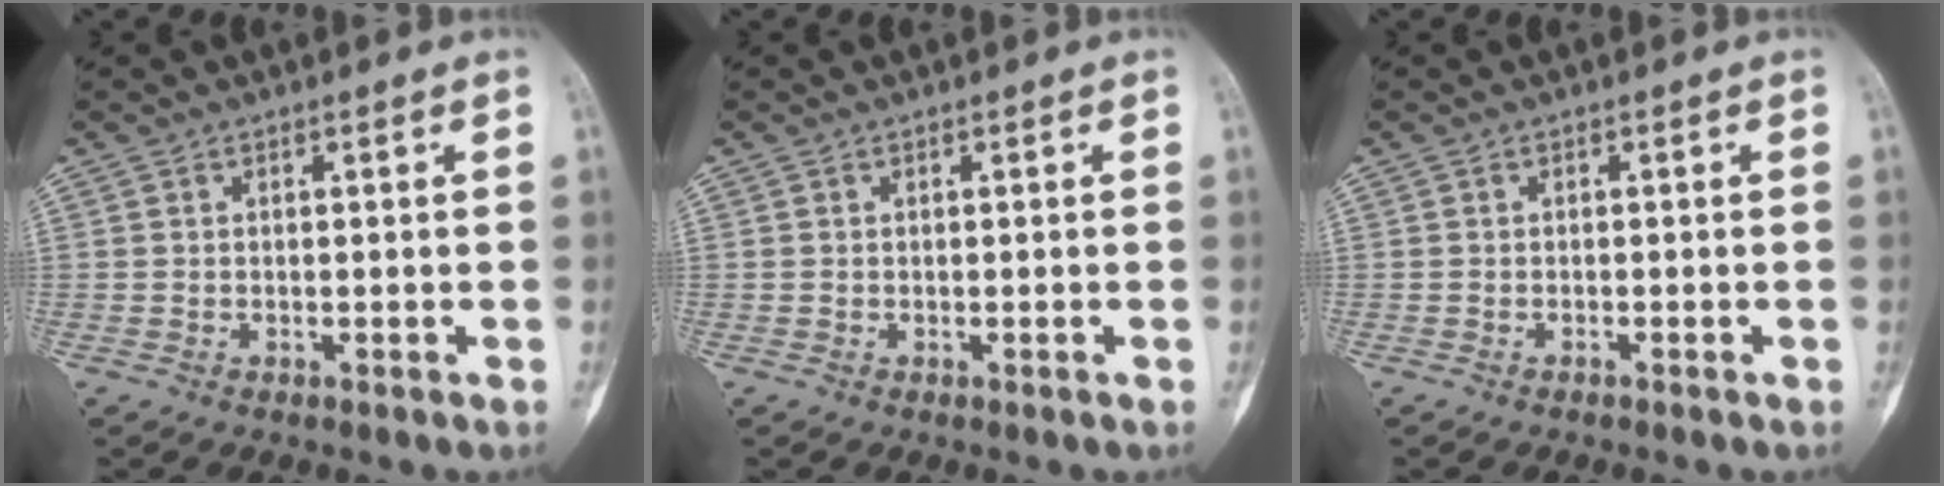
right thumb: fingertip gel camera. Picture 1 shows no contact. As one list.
[{"total": 0.0}, {"total": 0.0}]